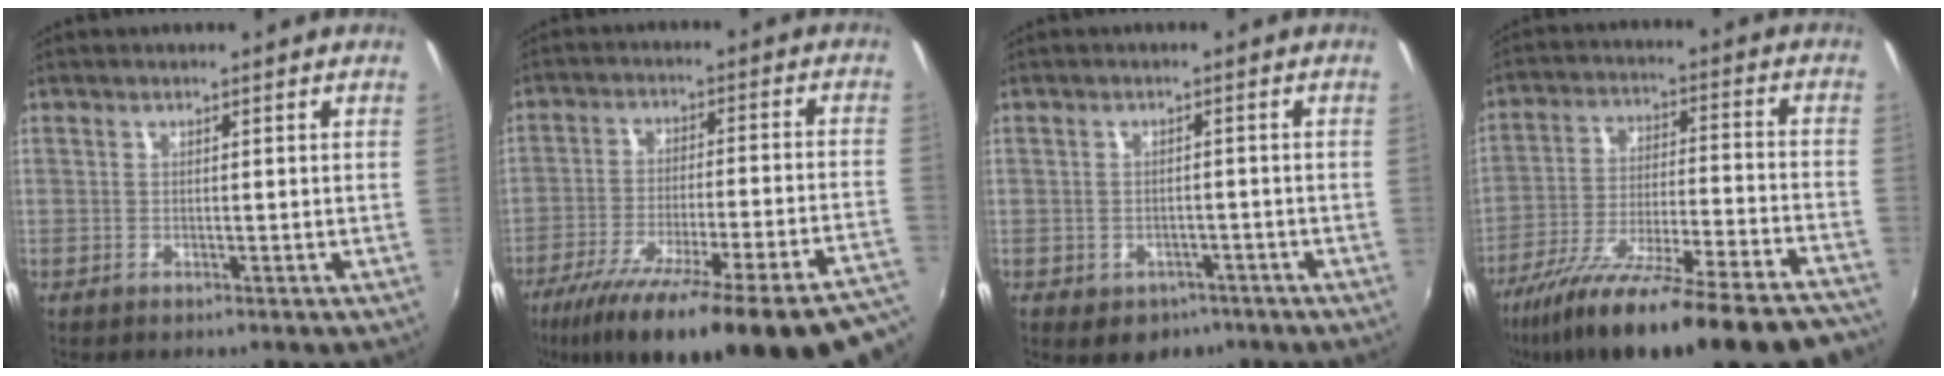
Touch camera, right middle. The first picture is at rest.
{"total": 30.9, "force": [-24.3, 4.2, 18.6], "torque": [-0.285, -0.074, -0.343]}
{"total": 5.3, "force": [-2.7, 4.1, 1.8], "torque": [-0.046, -0.007, -0.029]}
{"total": 30.5, "force": [-25.2, 4.5, 16.5], "torque": [-0.273, -0.077, -0.369]}